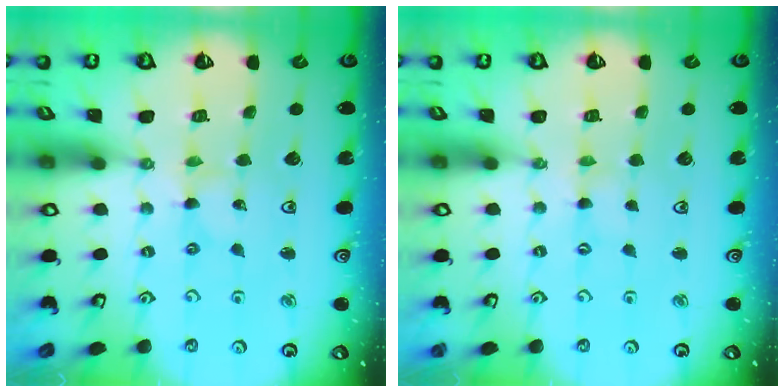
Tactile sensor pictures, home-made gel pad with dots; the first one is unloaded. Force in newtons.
{"total": 0.0}